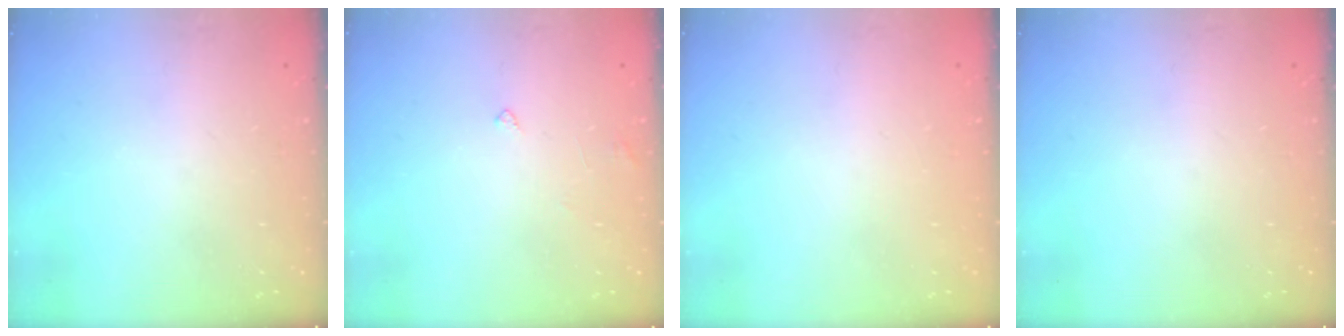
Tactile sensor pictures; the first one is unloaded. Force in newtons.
{"total": 3.0, "press": 3.0, "slide": 0.2}
{"total": 1.8, "press": 1.8, "slide": 0.1}
{"total": 0.0}